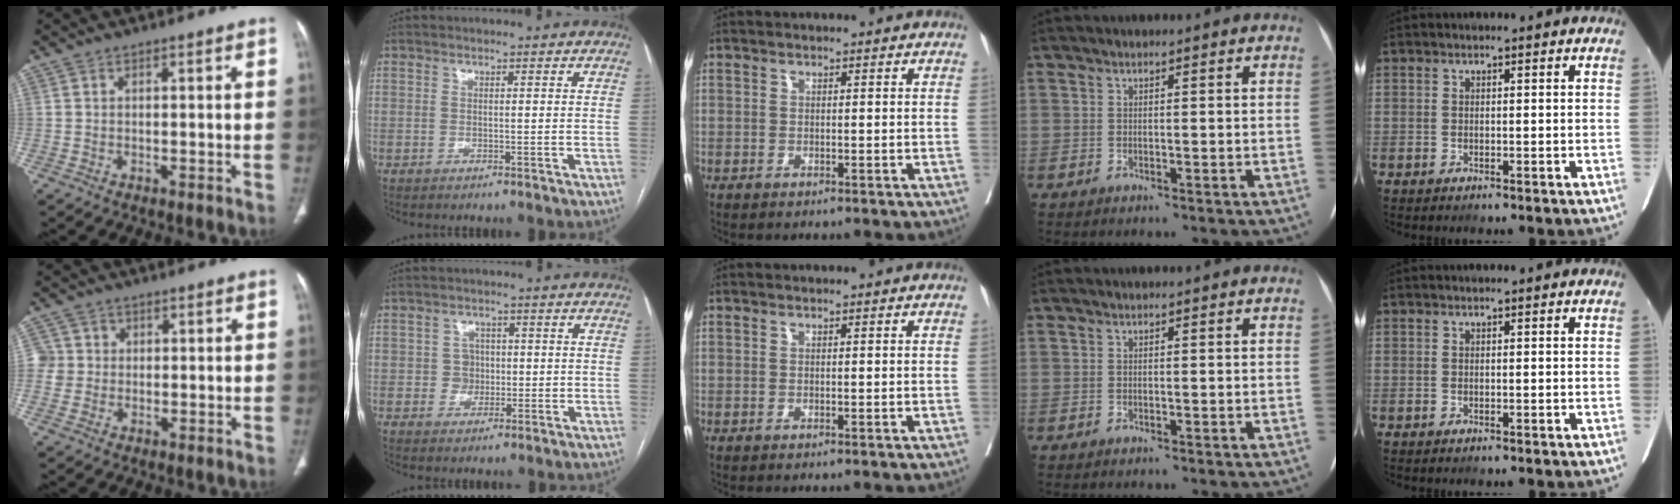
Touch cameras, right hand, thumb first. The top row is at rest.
{"thumb": {"total": 3.6, "force": [0.3, 3.5, 0.2], "torque": [0.025, 0.008, 0.004]}, "index": {"total": 3.1, "force": [0.0, 3.1, 0.5], "torque": [0.001, 0.011, 0.004]}}